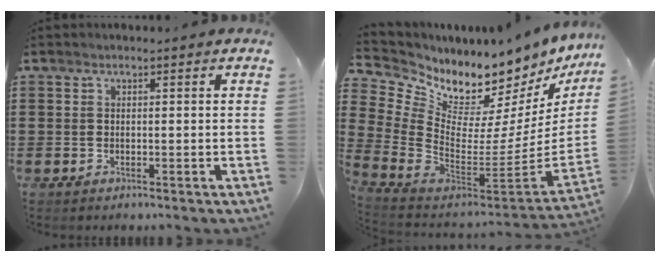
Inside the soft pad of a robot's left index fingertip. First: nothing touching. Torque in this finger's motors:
{"motor_torque": [0.92, -1.22, 0.20, 0.00]}